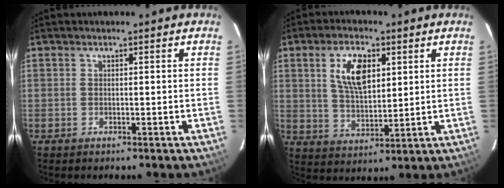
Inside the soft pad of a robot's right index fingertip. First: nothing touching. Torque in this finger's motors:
{"motor_torque": [0.67, 0.40, 0.51, 0.12]}